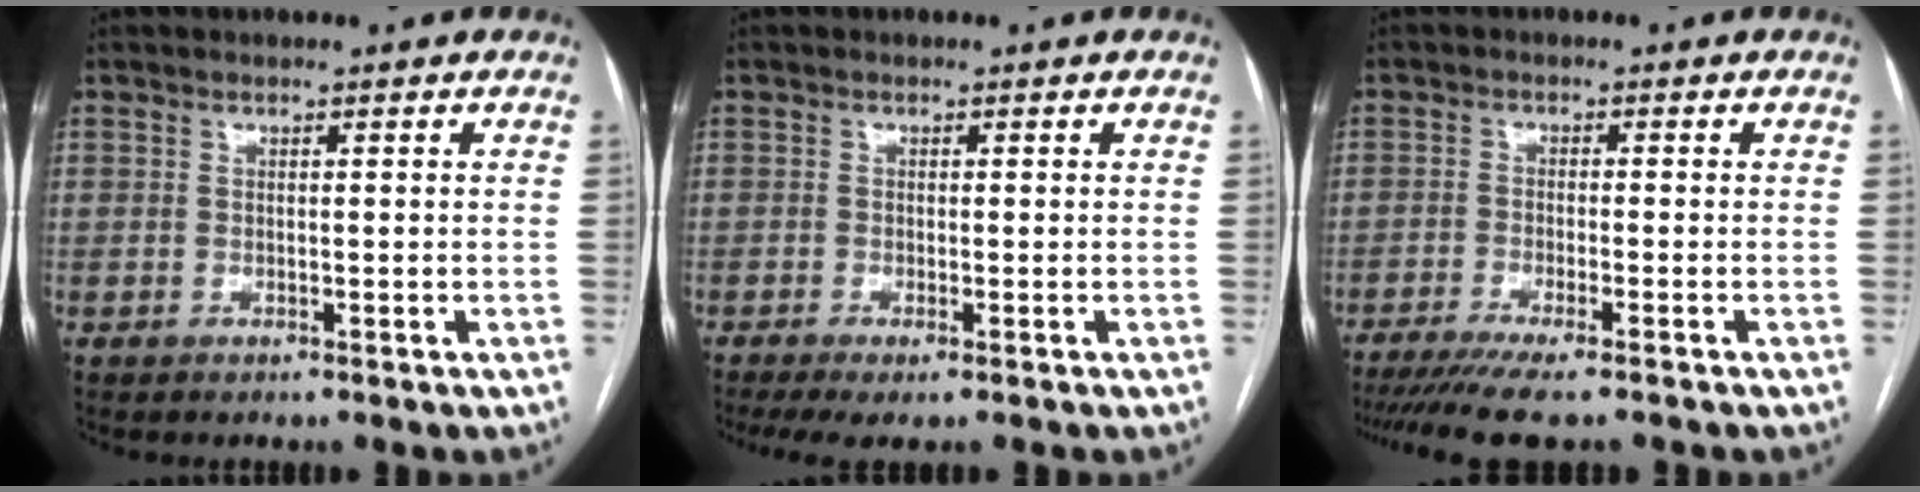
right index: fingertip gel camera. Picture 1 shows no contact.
{"total": 3.9, "force": [-2.7, 0.5, 2.7], "torque": [-0.042, -0.010, -0.044]}
{"total": 10.1, "force": [-8.2, 0.4, 5.9], "torque": [-0.082, -0.018, -0.126]}